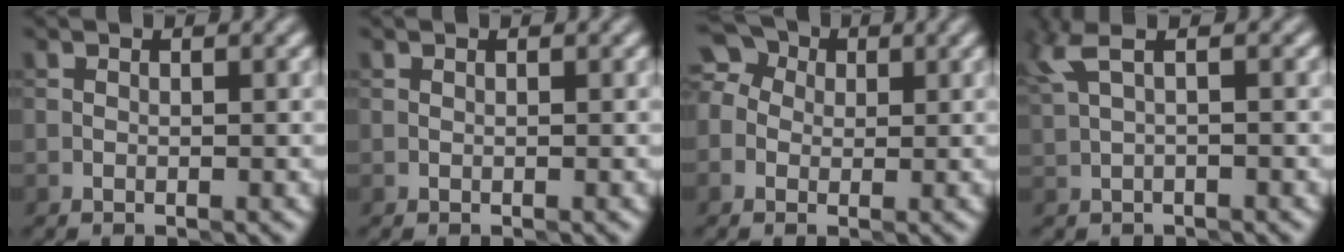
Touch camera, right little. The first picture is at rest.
{"total": 0.0}
{"total": 5.3, "force": [1.2, 4.4, 2.8], "torque": [-0.039, 0.034, -0.016]}
{"total": 2.0, "force": [1.0, 0.5, 1.7], "torque": [-0.039, 0.005, 0.022]}